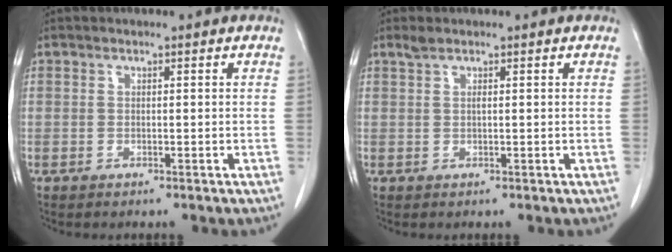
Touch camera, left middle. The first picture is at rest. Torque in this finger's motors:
{"motor_torque": [0.10, -0.08, -0.02, 0.00]}